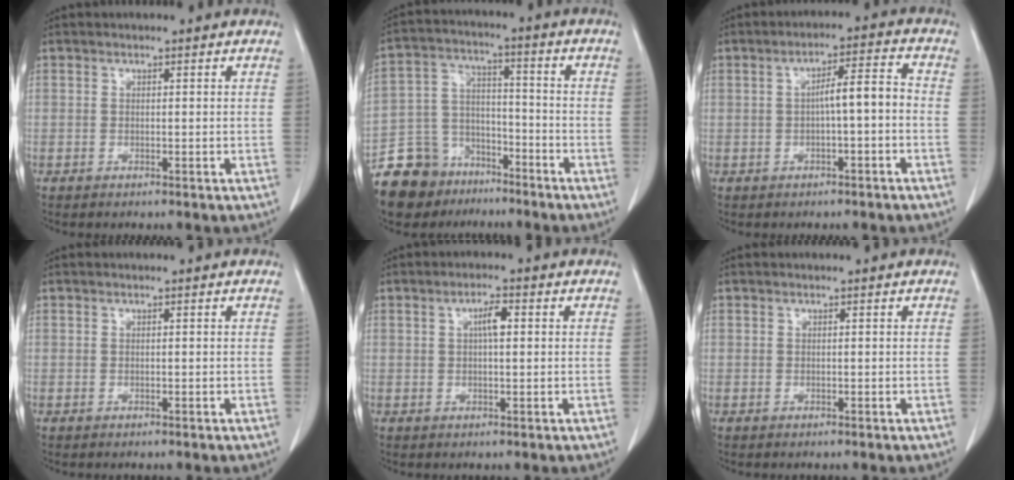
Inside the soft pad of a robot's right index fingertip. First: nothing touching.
{"total": 14.9, "force": [-10.9, 9.4, 3.8], "torque": [-0.094, 0.043, -0.188]}
{"total": 5.9, "force": [-0.7, 1.3, 5.7], "torque": [-0.096, 0.026, -0.008]}
{"total": 0.0}
{"total": 3.5, "force": [0.8, 1.1, 3.2], "torque": [-0.062, 0.009, 0.014]}
{"total": 0.0}